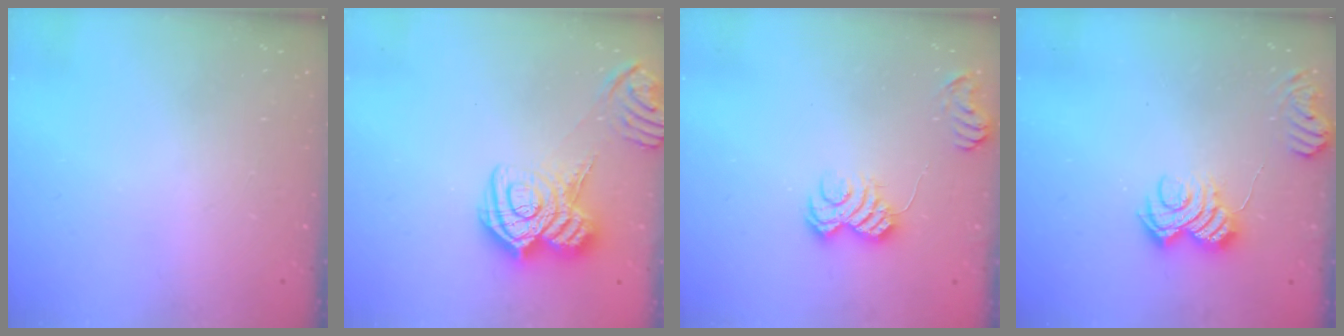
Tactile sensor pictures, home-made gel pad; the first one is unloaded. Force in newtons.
{"total": 15.0, "press": 15.0, "slide": 0.8}
{"total": 5.8, "press": 5.7, "slide": 1.4}
{"total": 6.9, "press": 6.9, "slide": 0.3}